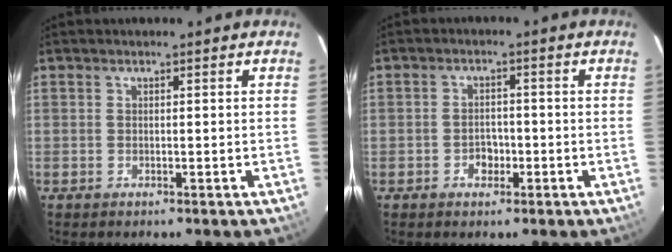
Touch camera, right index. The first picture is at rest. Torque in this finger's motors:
{"motor_torque": [-0.15, 0.03, -0.01, 0.00]}